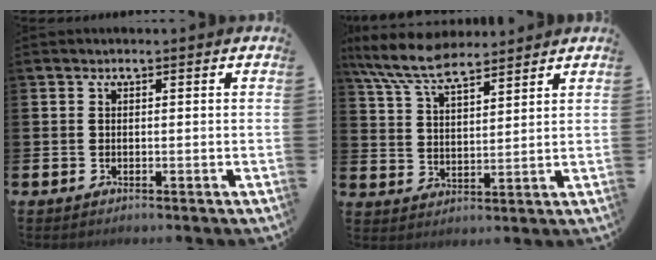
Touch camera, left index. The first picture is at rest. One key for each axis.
{"total": 8.3, "fx": 7.4, "fy": 1.8, "fz": 3.2, "tx": -0.090, "ty": -0.030, "tz": 0.135}